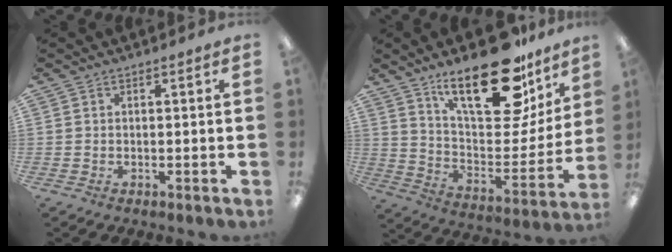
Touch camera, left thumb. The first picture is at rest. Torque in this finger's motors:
{"motor_torque": [2.15, 1.26, 1.41, -1.36, 0.26]}